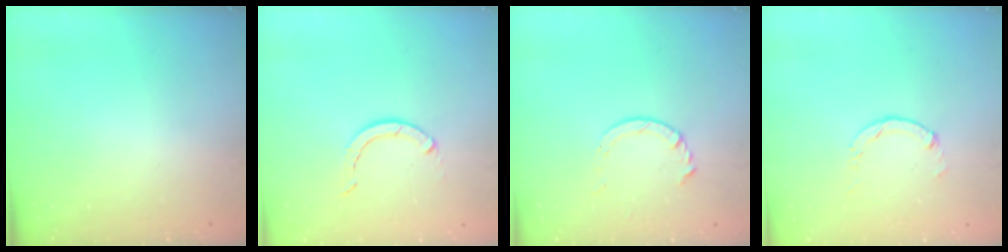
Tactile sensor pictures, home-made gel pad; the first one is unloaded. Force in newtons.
{"total": 3.1, "press": 3.0, "slide": 0.3}
{"total": 3.4, "press": 3.4, "slide": 0.5}
{"total": 1.1, "press": 1.1, "slide": 0.2}